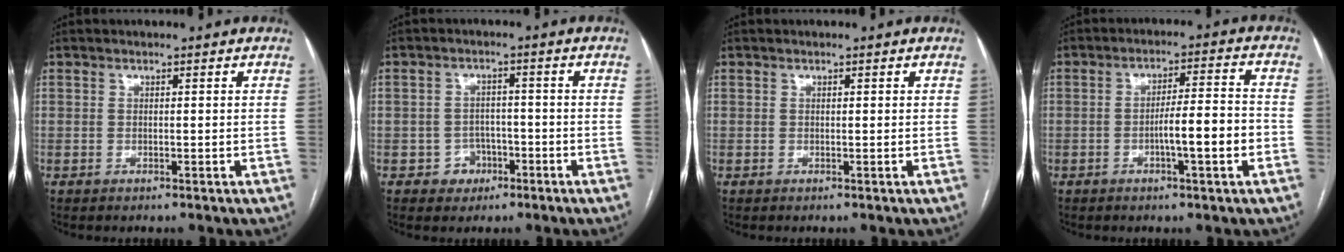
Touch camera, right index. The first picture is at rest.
{"total": 3.6, "force": [-1.7, 3.2, 0.6], "torque": [0.002, 0.013, -0.021]}
{"total": 0.0}
{"total": 7.5, "force": [-2.3, 0.4, 7.1], "torque": [-0.114, 0.012, -0.036]}